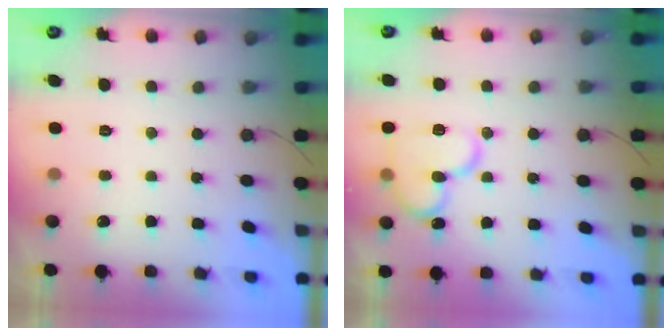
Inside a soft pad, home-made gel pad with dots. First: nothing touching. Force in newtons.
{"total": 13.1, "press": 13.1, "slide": 1.2}